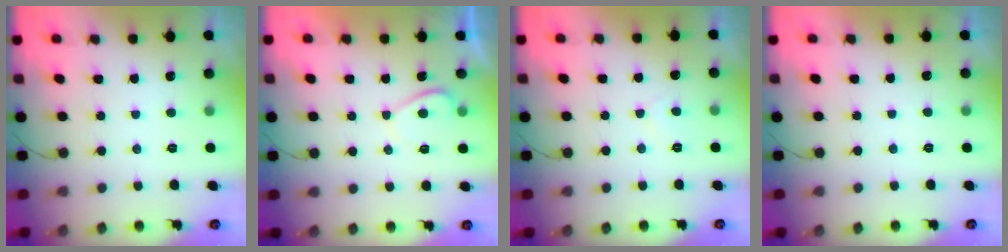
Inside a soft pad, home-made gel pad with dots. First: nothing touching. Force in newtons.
{"total": 2.1, "press": 2.0, "slide": 0.7}
{"total": 3.5, "press": 3.4, "slide": 0.6}
{"total": 0.9, "press": 0.8, "slide": 0.4}